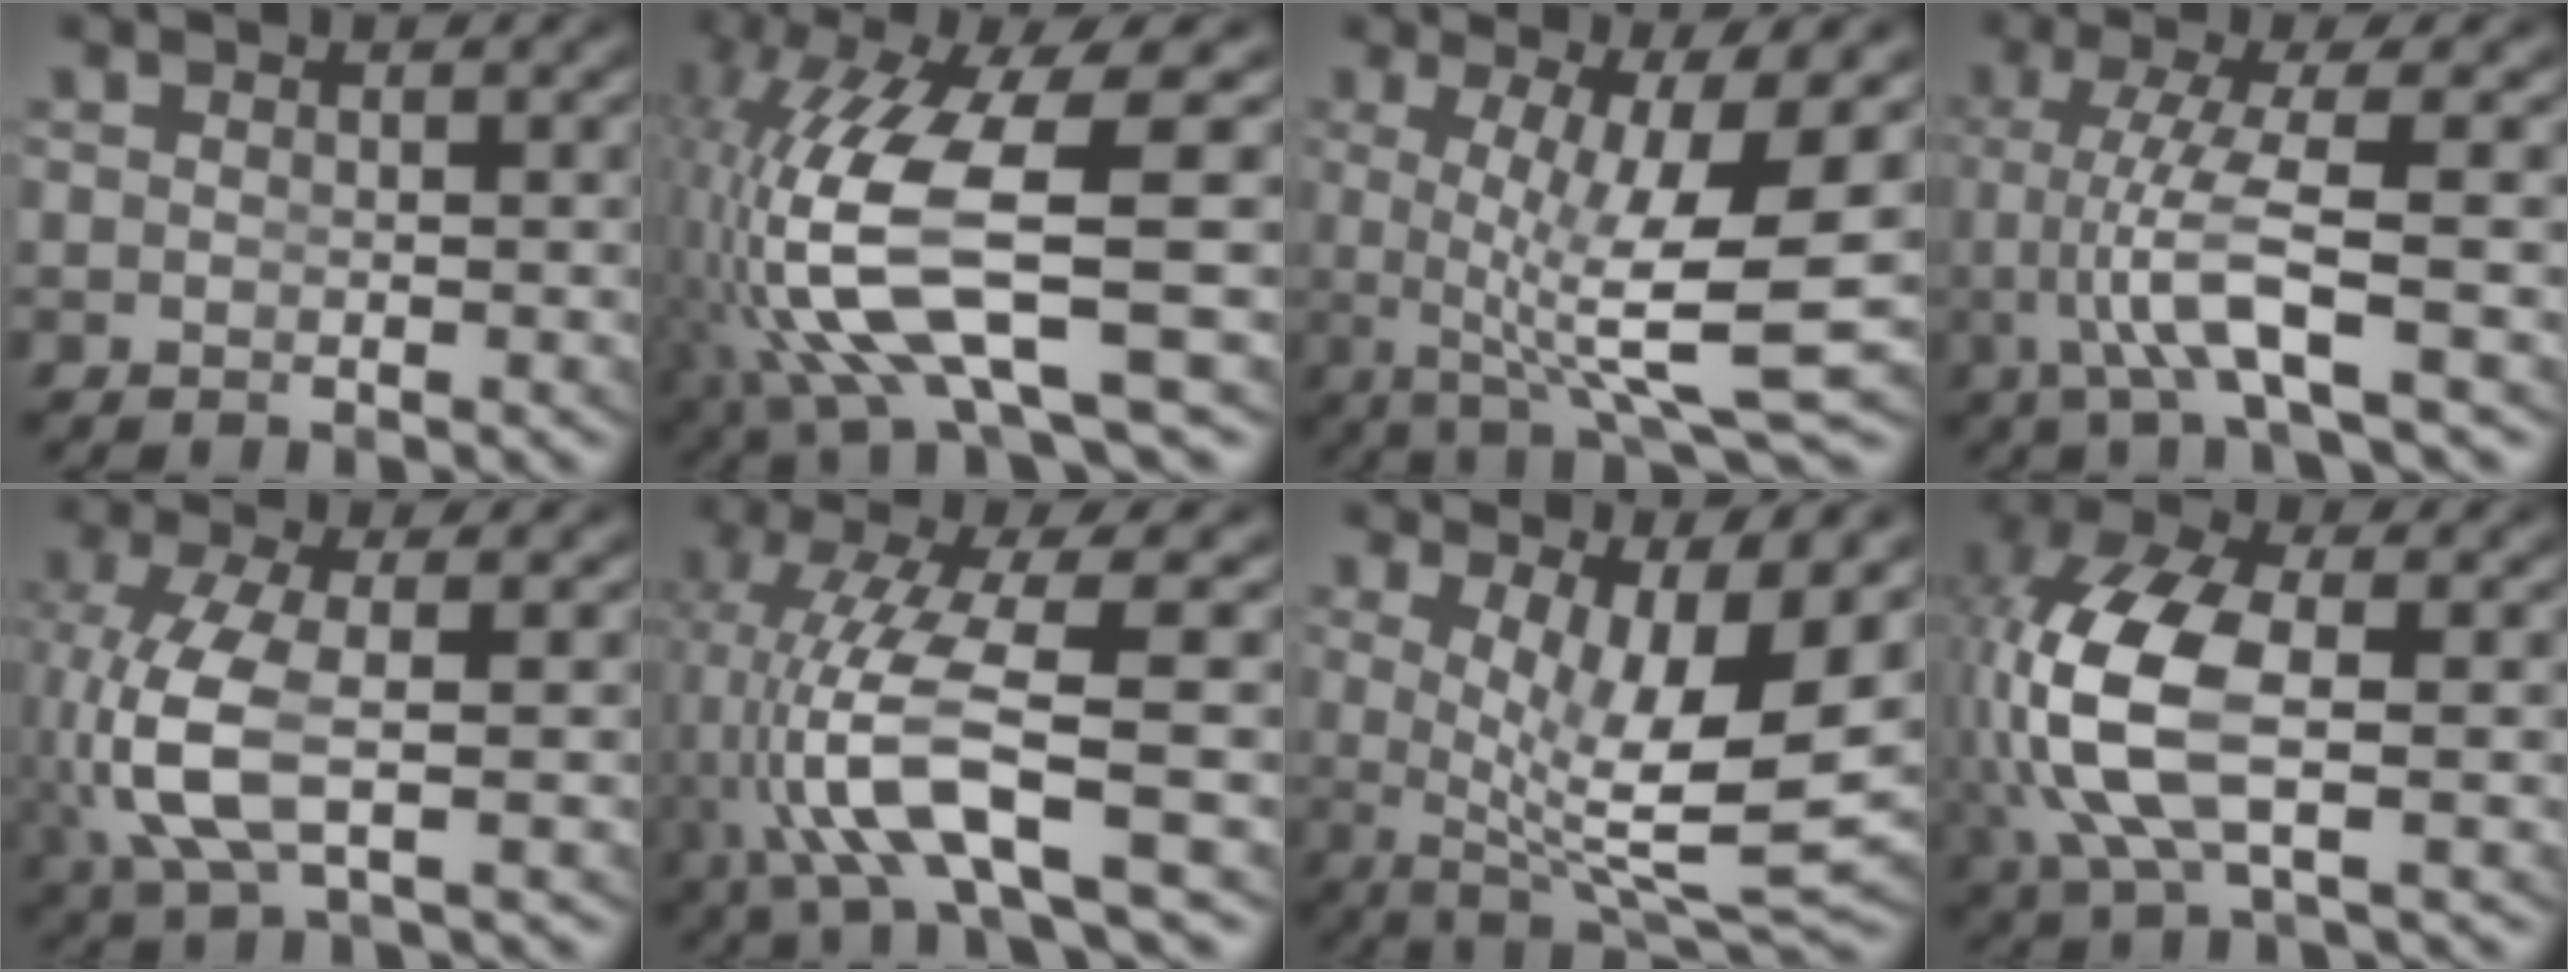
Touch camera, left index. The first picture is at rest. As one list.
[{"total": 9.9, "force": [-1.4, 3.6, 9.1], "torque": [-0.205, -0.029, 0.000]}, {"total": 9.1, "force": [-0.5, 1.9, 8.9], "torque": [-0.139, -0.024, 0.003]}, {"total": 5.6, "force": [-0.6, 0.5, 5.6], "torque": [-0.120, -0.012, -0.004]}, {"total": 5.7, "force": [-0.4, 2.3, 5.2], "torque": [-0.139, -0.021, 0.013]}, {"total": 7.6, "force": [-1.3, 2.3, 7.1], "torque": [-0.158, -0.016, -0.010]}, {"total": 10.2, "force": [0.4, 3.6, 9.5], "torque": [-0.152, -0.039, 0.025]}, {"total": 7.3, "force": [0.2, 3.2, 6.5], "torque": [-0.165, -0.018, 0.018]}]